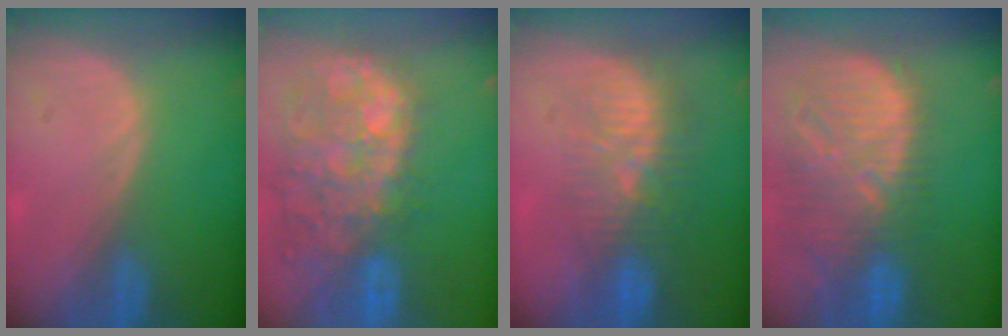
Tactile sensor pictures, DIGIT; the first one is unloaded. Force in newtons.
{"total": 14.0, "press": 11.6, "slide": 7.9}
{"total": 9.2, "press": 8.6, "slide": 3.2}
{"total": 13.4, "press": 11.5, "slide": 7.0}